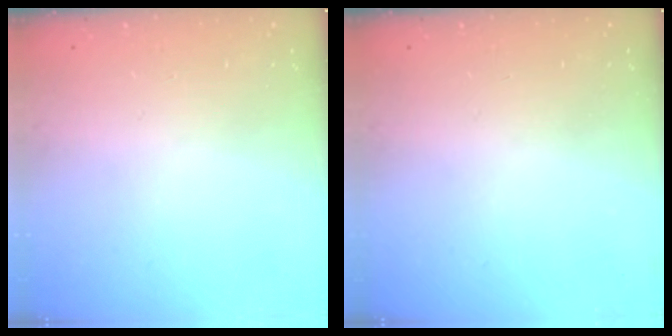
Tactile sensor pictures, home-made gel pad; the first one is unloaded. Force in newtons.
{"total": 0.0}